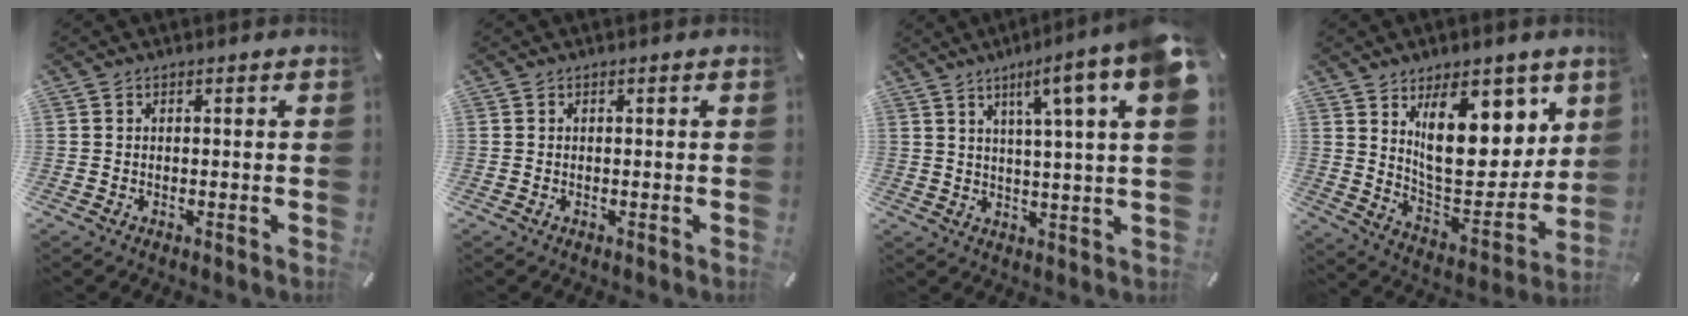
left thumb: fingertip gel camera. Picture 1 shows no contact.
{"total": 0.0}
{"total": 11.9, "force": [5.9, 0.2, 10.3], "torque": [-0.158, -0.039, 0.085]}
{"total": 19.0, "force": [9.7, 9.8, 13.0], "torque": [-0.186, -0.060, 0.168]}